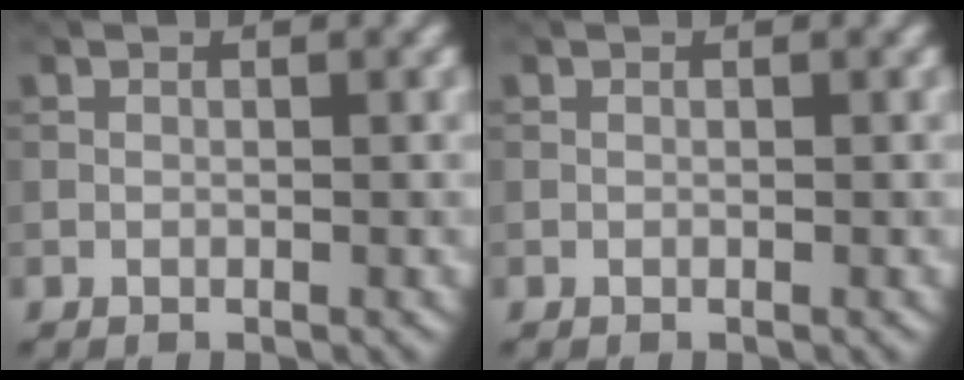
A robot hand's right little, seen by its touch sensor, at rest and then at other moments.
{"total": 0.0}